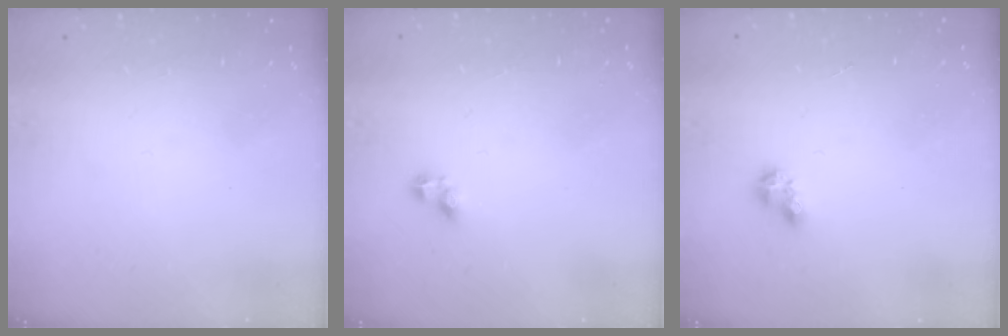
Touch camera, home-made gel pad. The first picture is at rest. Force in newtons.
{"total": 2.8, "press": 2.8, "slide": 0.1}
{"total": 4.2, "press": 4.2, "slide": 0.5}